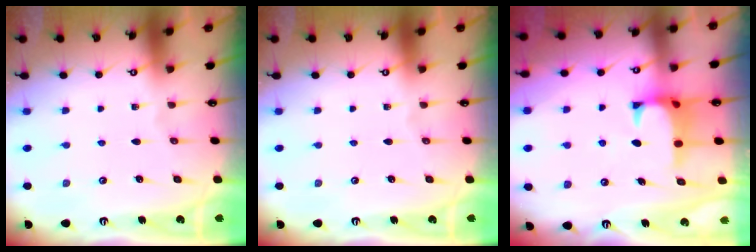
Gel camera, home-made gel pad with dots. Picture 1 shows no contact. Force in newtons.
{"total": 0.0}
{"total": 0.9, "press": 0.3, "slide": 0.8}